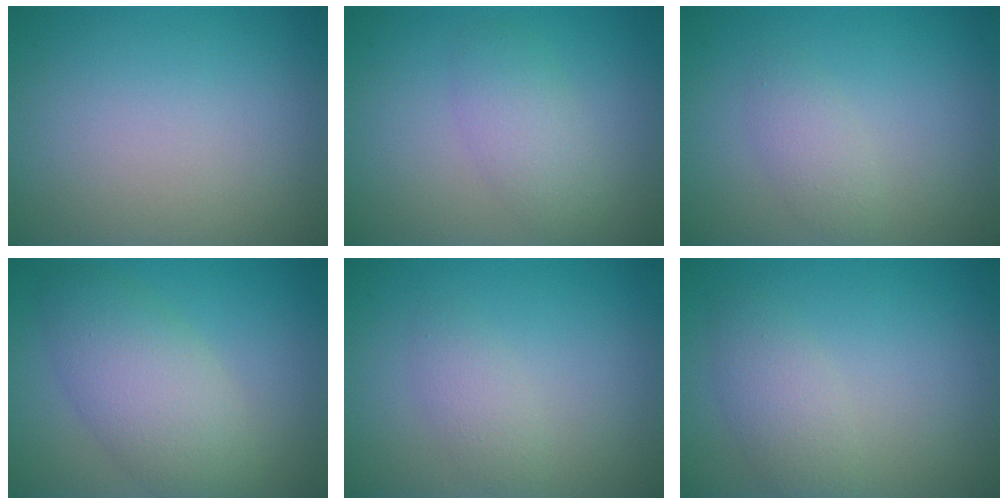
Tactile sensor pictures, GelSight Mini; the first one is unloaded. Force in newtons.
{"total": 2.7, "press": 2.7, "slide": 0.3}
{"total": 1.7, "press": 1.7, "slide": 0.1}
{"total": 5.7, "press": 5.7, "slide": 0.4}
{"total": 1.7, "press": 1.7, "slide": 0.1}
{"total": 2.7, "press": 2.7, "slide": 0.1}